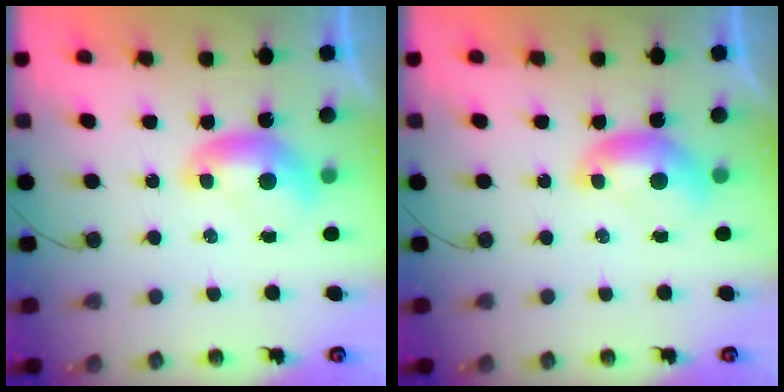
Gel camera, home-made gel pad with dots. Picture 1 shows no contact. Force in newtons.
{"total": 0.0}